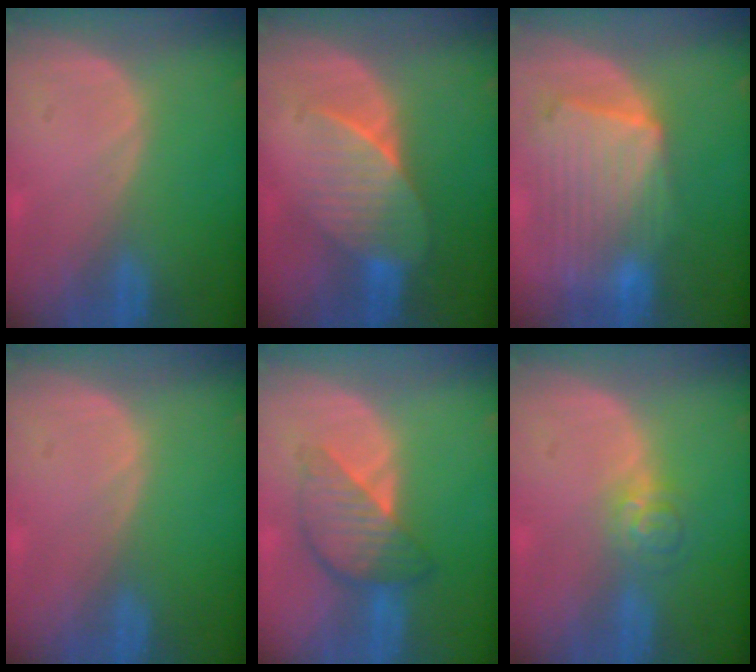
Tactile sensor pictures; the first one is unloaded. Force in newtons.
{"total": 7.4, "press": 6.9, "slide": 2.6}
{"total": 10.7, "press": 9.3, "slide": 5.3}
{"total": 0.0}
{"total": 6.4, "press": 6.4, "slide": 0.3}
{"total": 3.9, "press": 3.6, "slide": 1.6}